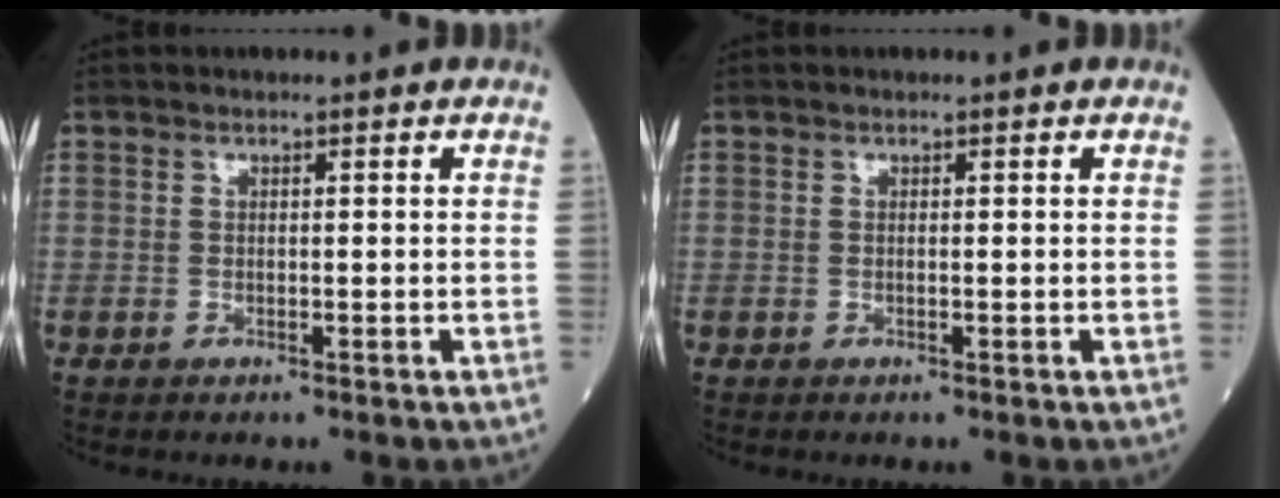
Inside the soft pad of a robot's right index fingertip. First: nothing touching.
{"total": 0.0}